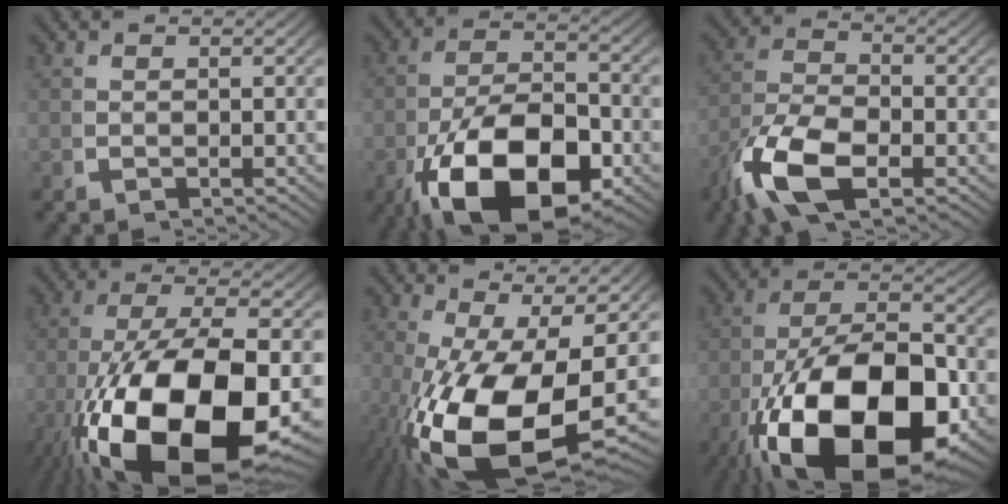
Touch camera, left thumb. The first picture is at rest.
{"total": 14.2, "force": [-4.3, 8.2, 10.7], "torque": [-0.219, -0.068, -0.038]}
{"total": 8.8, "force": [-2.6, 4.9, 6.8], "torque": [-0.160, -0.027, -0.038]}
{"total": 20.1, "force": [-4.5, 10.6, 16.5], "torque": [-0.342, -0.081, -0.022]}
{"total": 15.5, "force": [-1.0, 8.4, 13.0], "torque": [-0.262, -0.065, 0.022]}
{"total": 20.5, "force": [-5.2, 11.8, 16.0], "torque": [-0.311, -0.090, -0.040]}